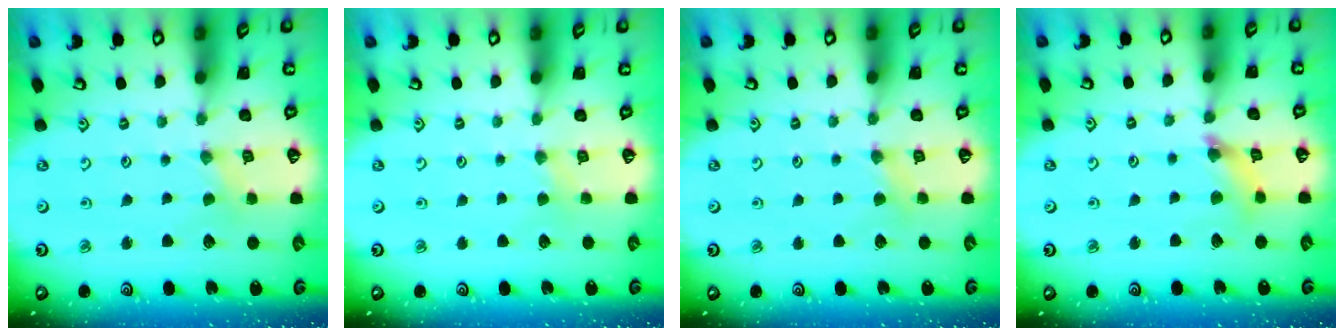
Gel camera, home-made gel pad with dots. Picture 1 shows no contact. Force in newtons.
{"total": 1.8, "press": 1.8, "slide": 0.4}
{"total": 2.9, "press": 2.8, "slide": 0.5}
{"total": 5.7, "press": 5.7, "slide": 0.4}